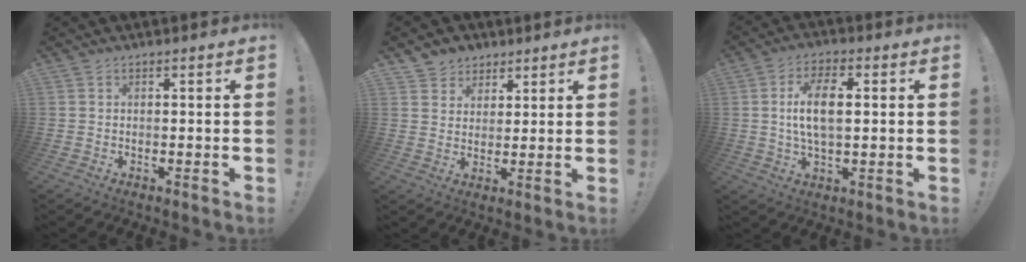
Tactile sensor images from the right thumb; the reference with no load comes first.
{"total": 5.6, "force": [3.5, 4.4, 0.0], "torque": [0.001, -0.029, 0.069]}
{"total": 10.2, "force": [1.4, 4.8, 8.9], "torque": [-0.164, -0.001, 0.020]}